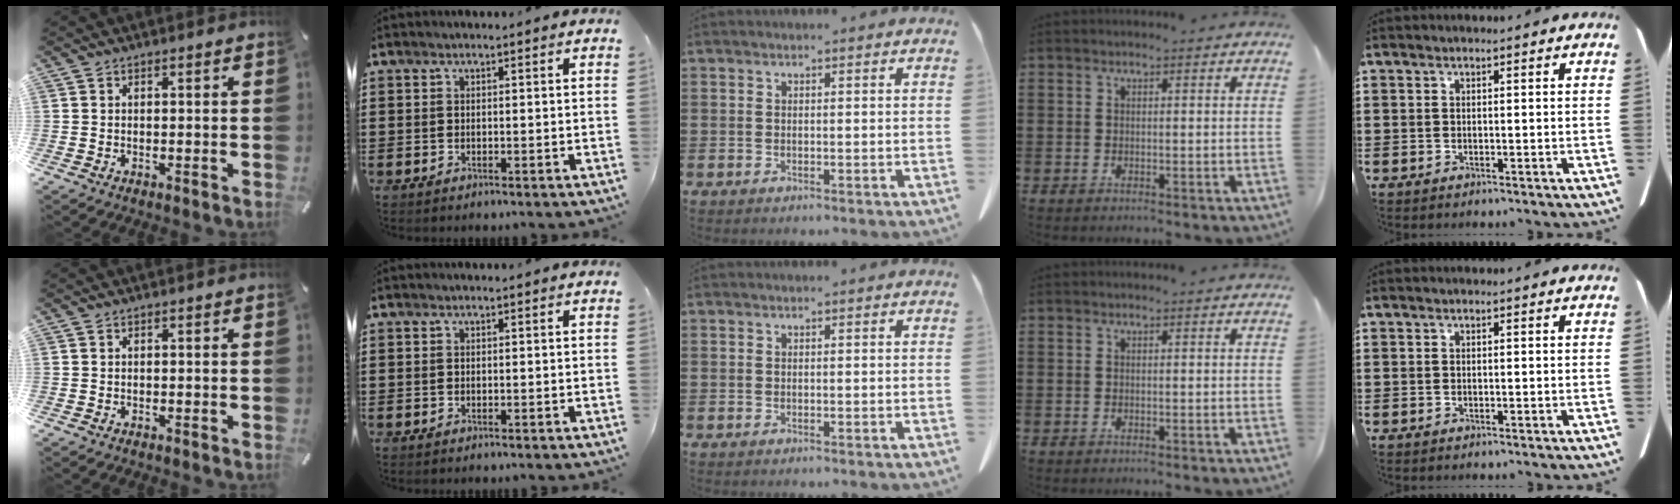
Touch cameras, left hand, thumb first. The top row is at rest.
{}